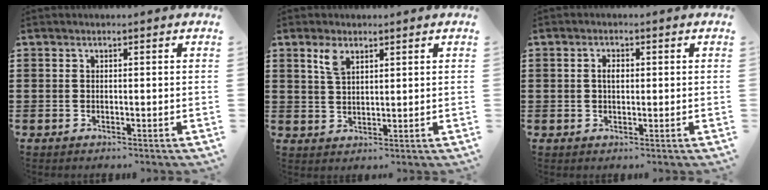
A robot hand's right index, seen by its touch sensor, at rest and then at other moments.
{"total": 3.4, "force": [2.1, 1.5, 2.2], "torque": [-0.051, 0.006, 0.037]}
{"total": 2.0, "force": [0.3, 1.1, 1.7], "torque": [-0.035, 0.007, 0.003]}